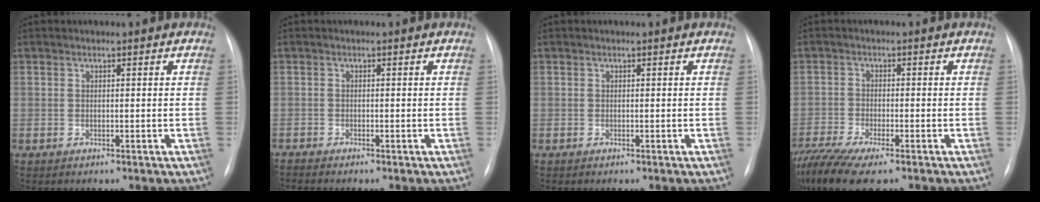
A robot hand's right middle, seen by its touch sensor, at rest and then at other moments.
{"total": 1.2, "force": [-1.1, -0.4, 0.3], "torque": [-0.006, -0.003, -0.021]}
{"total": 0.0}
{"total": 10.6, "force": [-8.2, 1.5, 6.5], "torque": [-0.126, -0.020, -0.140]}